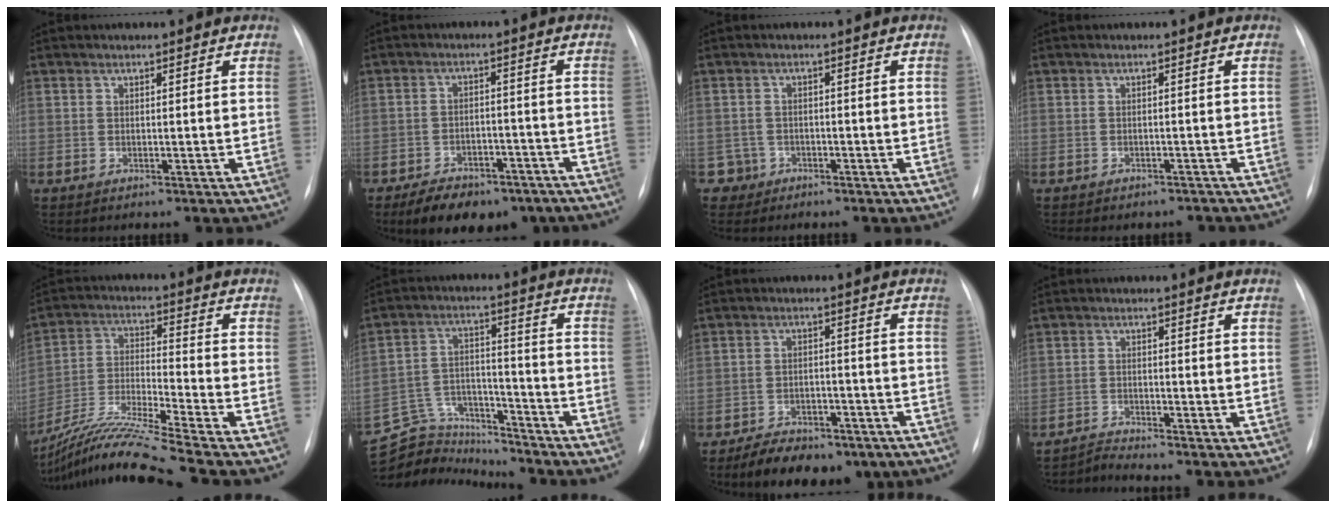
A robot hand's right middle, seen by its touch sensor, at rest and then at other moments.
{"total": 12.0, "force": [-9.0, 5.6, 5.7], "torque": [-0.077, 0.008, -0.129]}
{"total": 2.7, "force": [-1.5, 2.1, -0.8], "torque": [0.019, 0.012, -0.027]}
{"total": 5.7, "force": [-5.0, 2.6, 1.1], "torque": [-0.008, 0.010, -0.054]}
{"total": 16.5, "force": [-14.0, -2.4, 8.4], "torque": [-0.179, -0.018, -0.256]}
{"total": 12.6, "force": [-12.3, 2.9, 0.0], "torque": [-0.009, 0.049, -0.210]}
{"total": 11.4, "force": [-8.3, 5.2, 5.8], "torque": [-0.080, 0.004, -0.121]}
{"total": 2.6, "force": [-2.2, -1.0, -0.7], "torque": [0.013, -0.017, -0.043]}